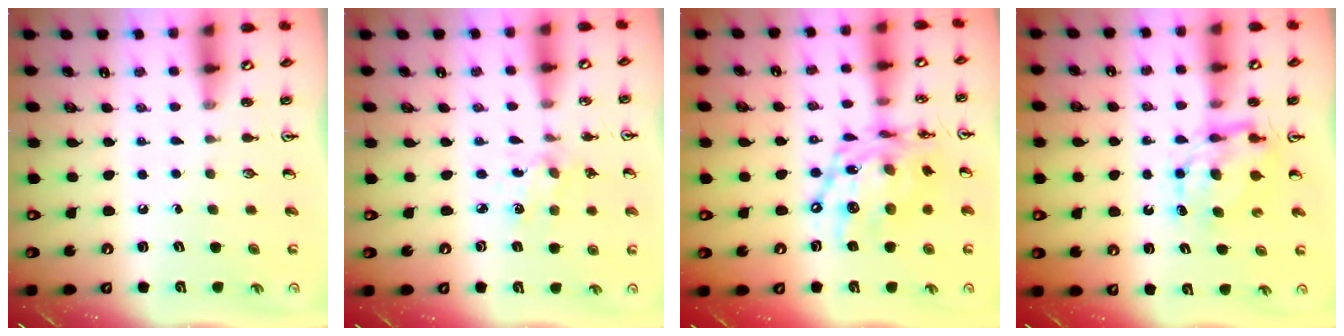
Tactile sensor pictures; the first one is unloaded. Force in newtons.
{"total": 2.3, "press": 2.2, "slide": 0.5}
{"total": 17.3, "press": 17.2, "slide": 1.4}
{"total": 7.2, "press": 7.2, "slide": 0.7}